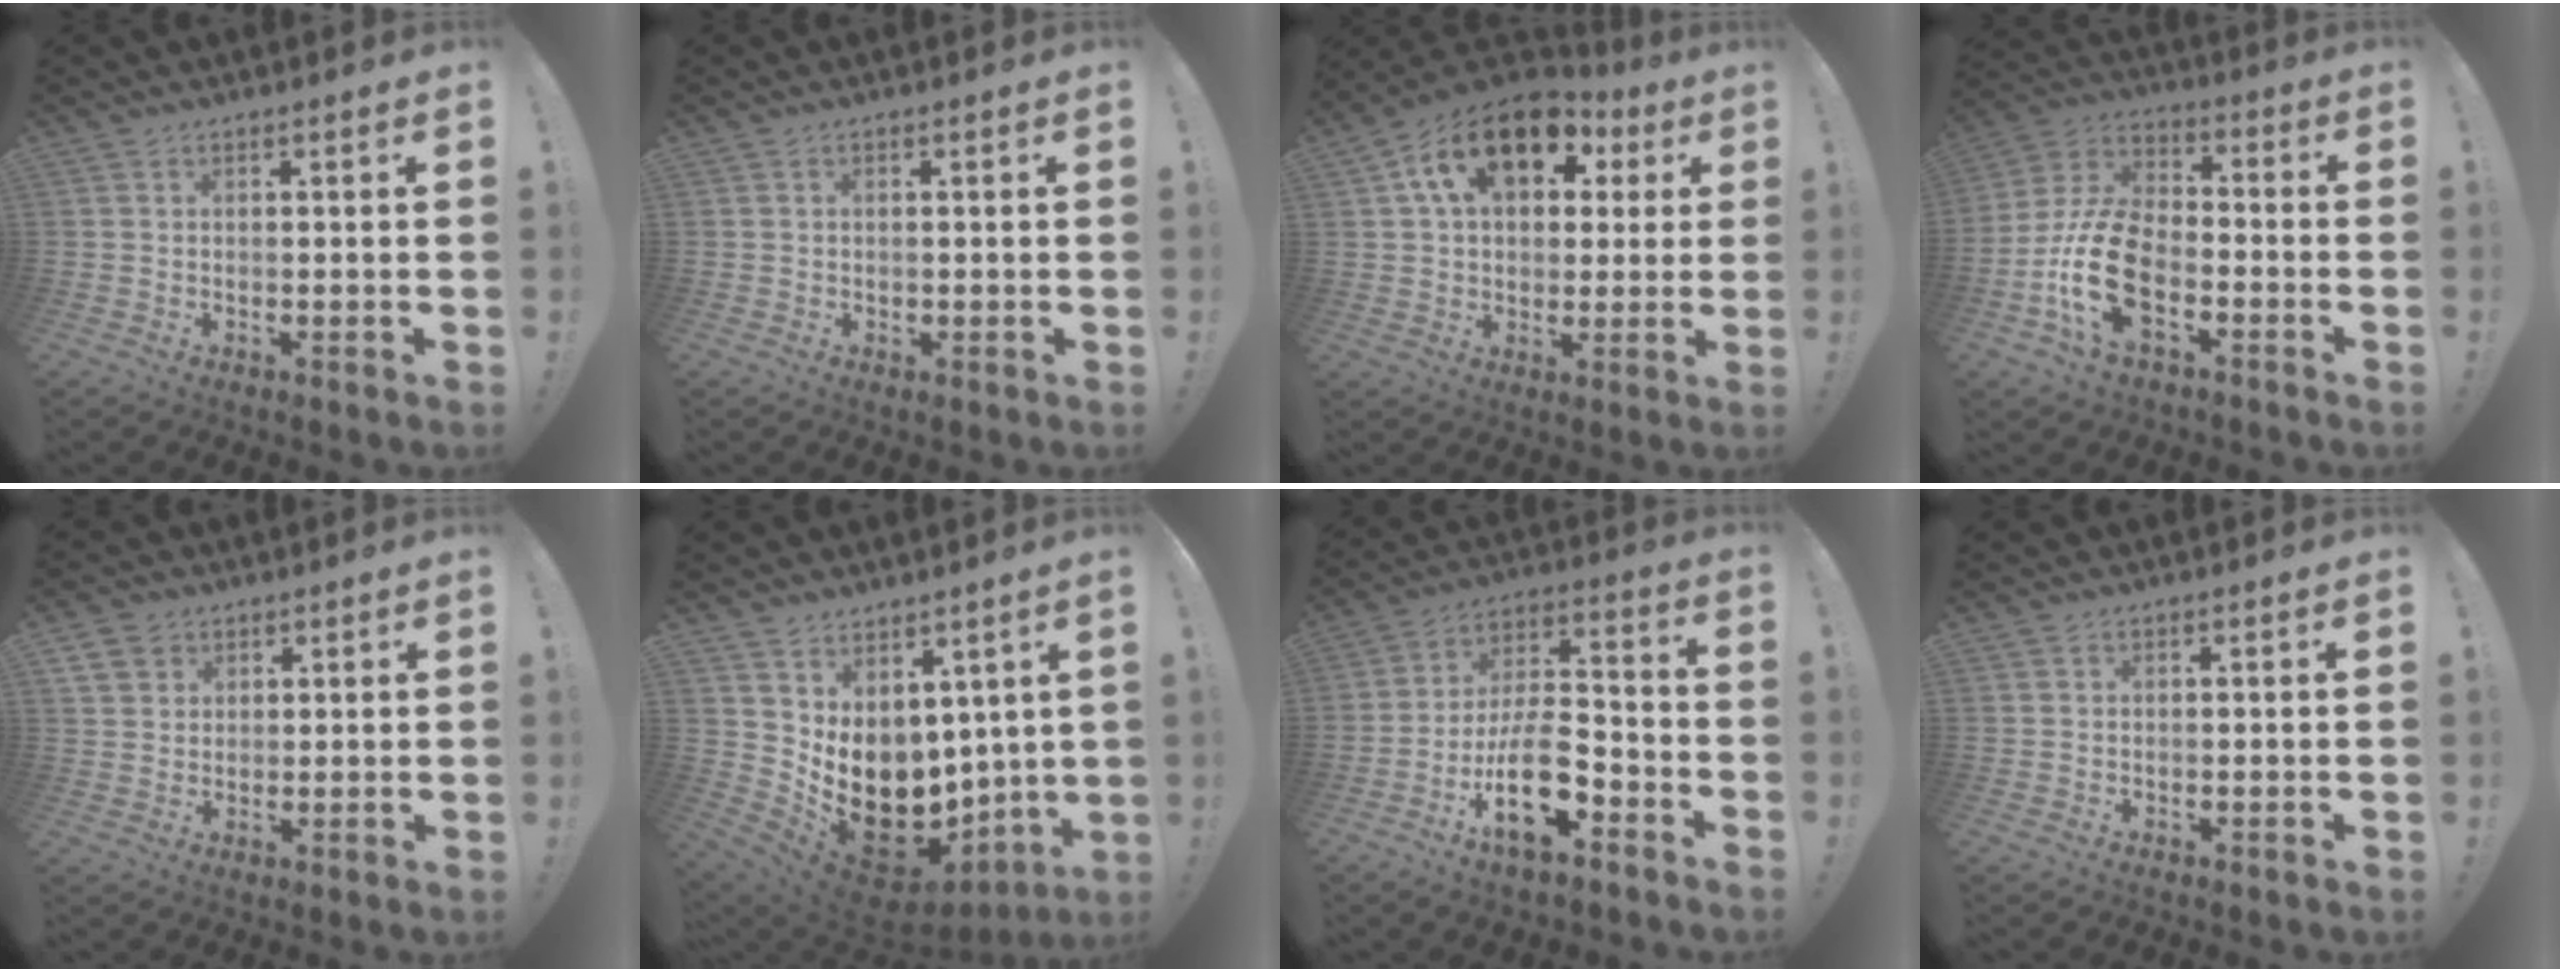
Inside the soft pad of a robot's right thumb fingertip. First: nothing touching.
{"total": 0.5, "force": [0.0, 0.5, 0.0], "torque": [-0.004, 0.006, 0.000]}
{"total": 17.8, "force": [7.5, 11.4, 11.4], "torque": [-0.181, -0.016, 0.134]}
{"total": 18.4, "force": [-7.0, 10.3, 13.5], "torque": [-0.271, 0.037, -0.111]}
{"total": 5.5, "force": [3.2, 4.3, 1.4], "torque": [-0.022, -0.013, 0.062]}
{"total": 13.9, "force": [-0.7, 11.0, 8.4], "torque": [-0.139, -0.019, 0.015]}
{"total": 18.1, "force": [-8.5, 8.1, 13.8], "torque": [-0.250, 0.058, -0.135]}
{"total": 0.0}